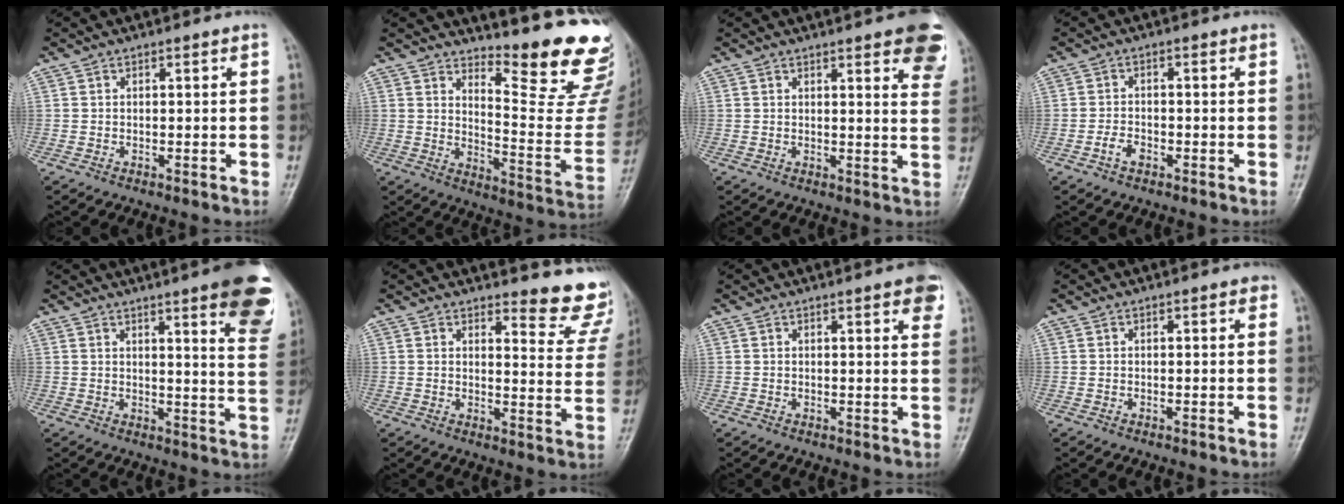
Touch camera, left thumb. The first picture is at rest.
{"total": 19.0, "force": [16.2, 3.7, 9.2], "torque": [-0.083, -0.180, 0.205]}
{"total": 12.4, "force": [7.4, 3.3, 9.3], "torque": [-0.088, -0.028, 0.076]}
{"total": 2.7, "force": [-1.5, 1.7, 1.6], "torque": [-0.028, 0.011, -0.028]}
{"total": 15.3, "force": [8.9, 2.6, 12.1], "torque": [-0.122, -0.043, 0.098]}
{"total": 11.1, "force": [10.3, 2.9, 2.6], "torque": [0.006, -0.105, 0.095]}
{"total": 5.1, "force": [2.7, 1.2, 4.1], "torque": [-0.036, -0.004, 0.029]}
{"total": 0.5, "force": [0.2, 0.3, 0.4], "torque": [0.000, 0.002, -0.002]}